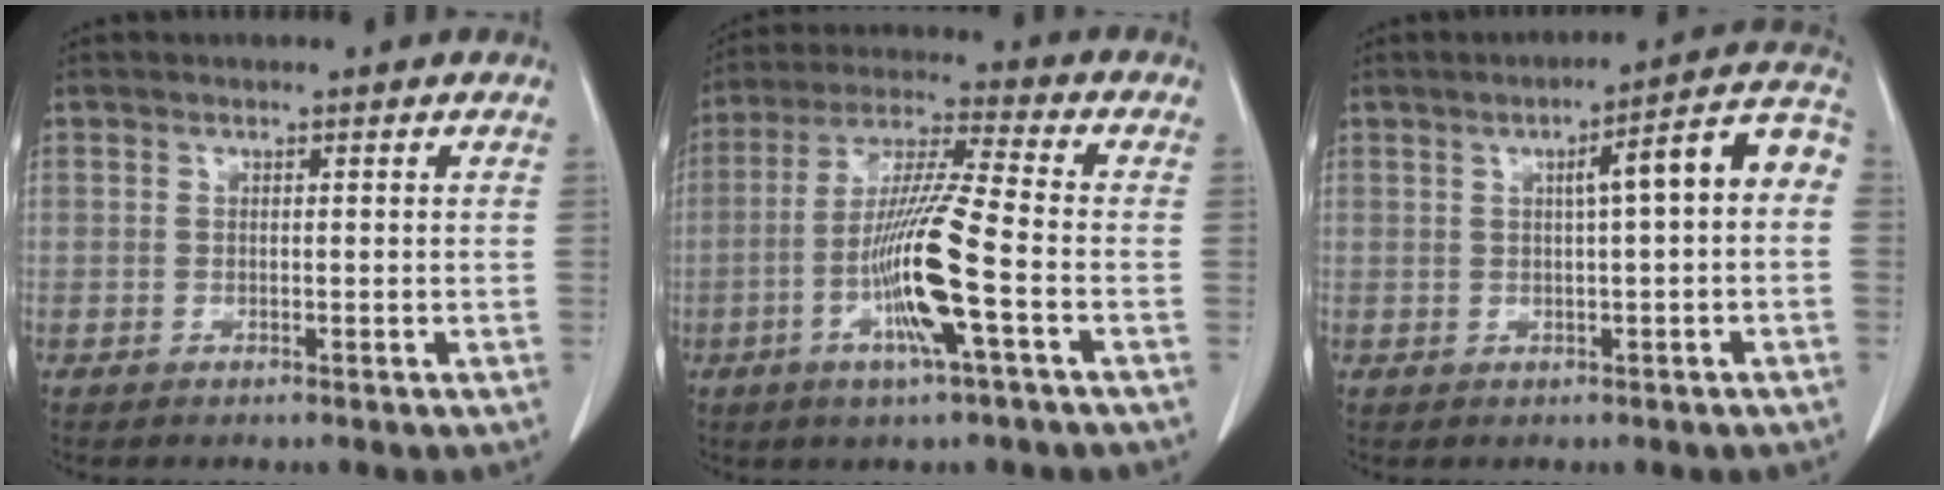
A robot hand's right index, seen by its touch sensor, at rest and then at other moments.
{"total": 12.6, "force": [-3.8, -0.2, 12.0], "torque": [-0.238, -0.007, -0.077]}
{"total": 8.4, "force": [0.9, 0.8, 8.4], "torque": [-0.110, 0.029, 0.006]}